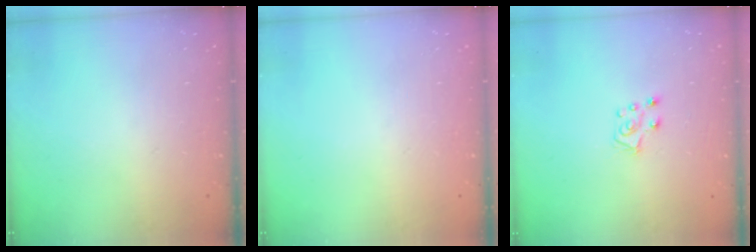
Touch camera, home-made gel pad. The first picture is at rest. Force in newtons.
{"total": 0.0}
{"total": 6.8, "press": 6.8, "slide": 0.4}